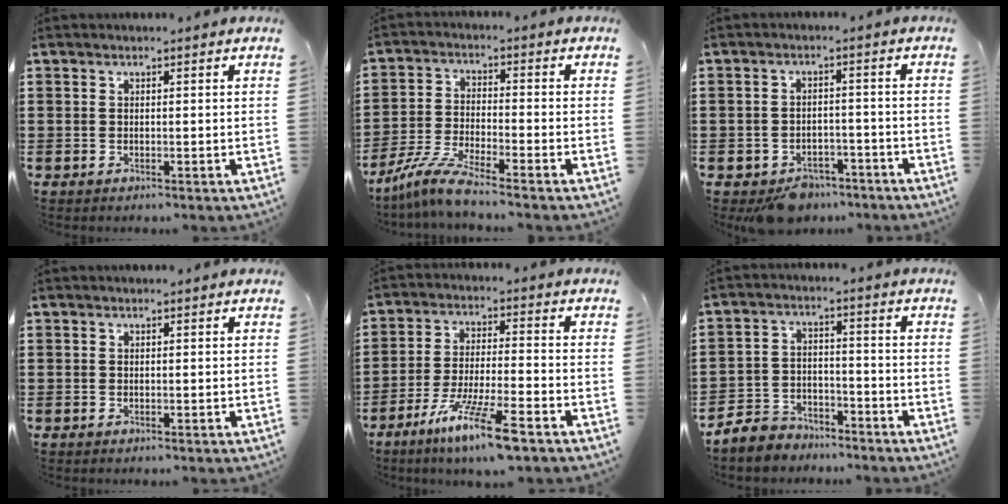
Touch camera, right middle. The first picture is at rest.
{"total": 6.3, "force": [-5.4, 0.1, 3.3], "torque": [-0.087, -0.016, -0.110]}
{"total": 4.3, "force": [-4.0, 1.5, 0.4], "torque": [-0.010, 0.009, -0.080]}
{"total": 0.0}
{"total": 10.5, "force": [-7.2, 0.6, 7.6], "torque": [-0.150, -0.008, -0.140]}
{"total": 5.1, "force": [-4.8, 1.5, 0.4], "torque": [-0.032, 0.005, -0.106]}